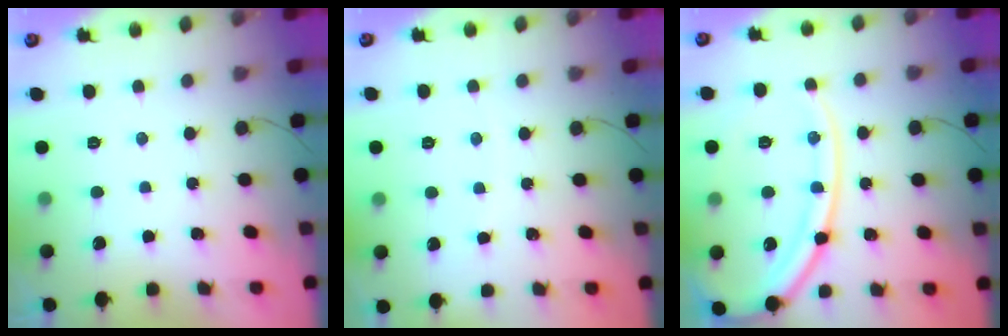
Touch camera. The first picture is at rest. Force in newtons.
{"total": 1.0, "press": 0.9, "slide": 0.2}
{"total": 18.2, "press": 18.1, "slide": 1.9}